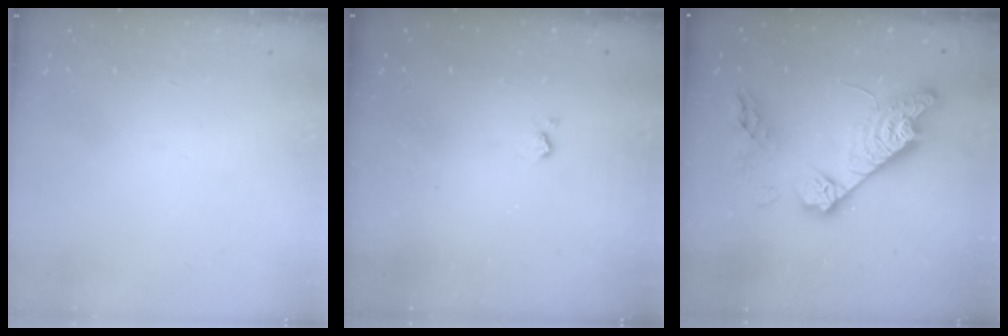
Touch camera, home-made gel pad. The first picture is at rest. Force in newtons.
{"total": 3.5, "press": 3.5, "slide": 0.5}
{"total": 17.4, "press": 17.3, "slide": 1.3}